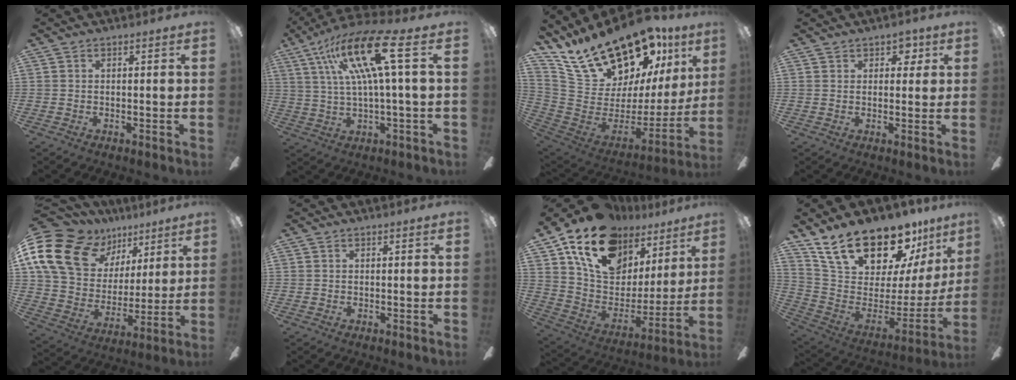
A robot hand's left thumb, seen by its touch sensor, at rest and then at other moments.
{"total": 17.5, "force": [6.4, 3.5, 15.9], "torque": [-0.308, -0.018, 0.088]}
{"total": 23.0, "force": [19.5, 8.1, 9.1], "torque": [-0.169, -0.144, 0.361]}
{"total": 3.4, "force": [2.0, 2.4, 1.3], "torque": [-0.006, -0.001, 0.033]}
{"total": 20.8, "force": [11.7, 14.0, 9.9], "torque": [-0.212, -0.065, 0.225]}
{"total": 0.0}
{"total": 19.3, "force": [13.1, 11.3, 8.4], "torque": [-0.158, -0.077, 0.241]}
{"total": 23.2, "force": [18.3, 8.6, 11.4], "torque": [-0.203, -0.124, 0.333]}